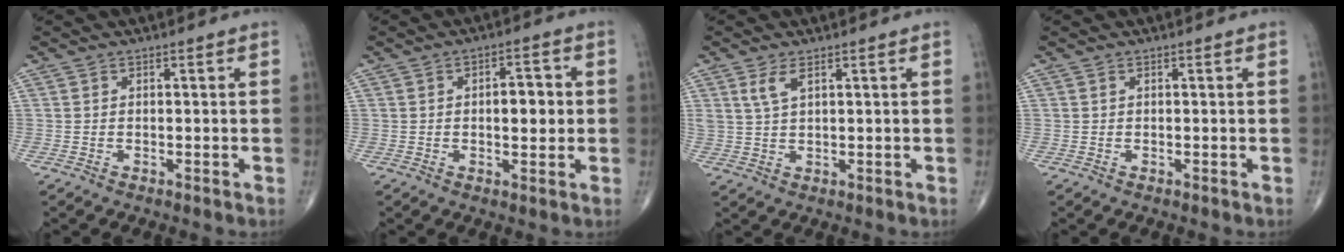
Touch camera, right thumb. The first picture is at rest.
{"total": 5.5, "force": [0.2, 2.6, 4.8], "torque": [-0.055, 0.004, 0.000]}
{"total": 3.2, "force": [1.7, 1.2, 2.5], "torque": [-0.055, -0.003, 0.041]}
{"total": 0.0}